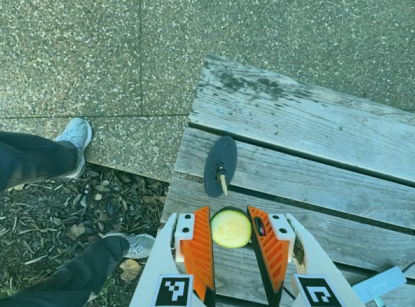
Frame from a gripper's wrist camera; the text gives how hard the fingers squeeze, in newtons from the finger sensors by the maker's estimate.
{"total": 7.4, "left": 6.8, "right": 8.0}